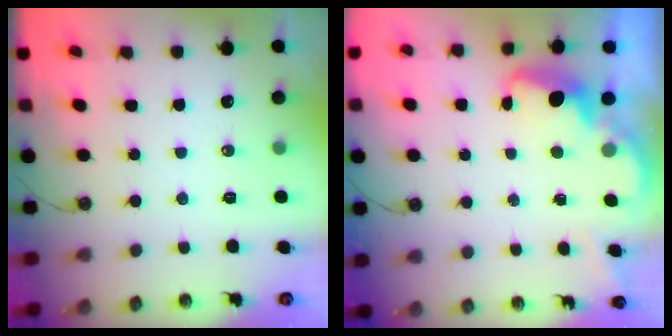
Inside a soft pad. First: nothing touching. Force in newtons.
{"total": 2.8, "press": 2.7, "slide": 0.8}